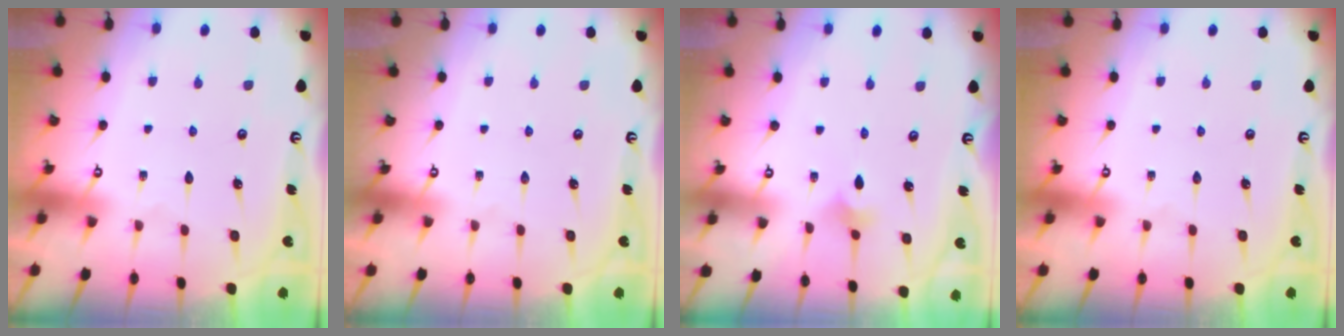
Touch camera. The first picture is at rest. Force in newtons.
{"total": 0.0}
{"total": 1.8, "press": 1.7, "slide": 0.5}
{"total": 0.0}